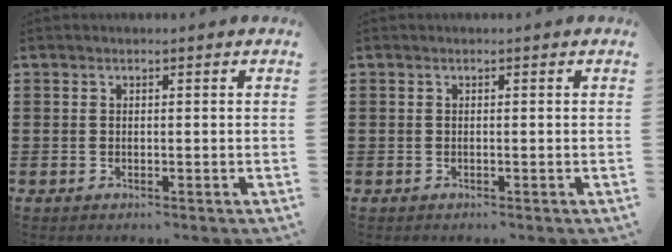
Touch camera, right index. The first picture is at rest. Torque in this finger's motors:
{"motor_torque": [-0.16, 0.16, -0.01, -0.01]}